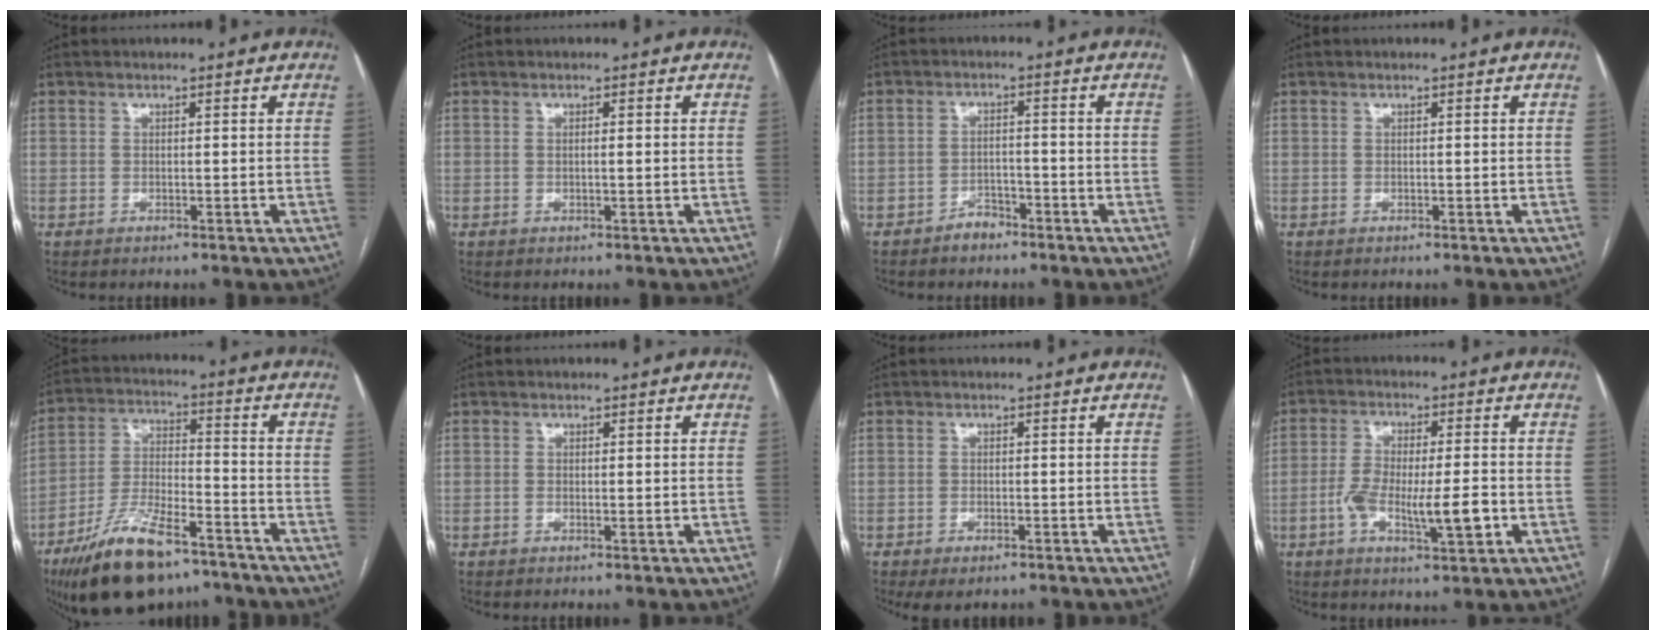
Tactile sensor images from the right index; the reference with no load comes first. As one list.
[{"total": 0.9, "force": [0.1, 0.0, 0.9], "torque": [-0.018, 0.001, 0.002]}, {"total": 2.8, "force": [-2.2, 1.5, 0.8], "torque": [-0.009, 0.007, -0.033]}, {"total": 0.0}, {"total": 15.8, "force": [-11.1, 4.9, 10.1], "torque": [-0.208, -0.009, -0.196]}, {"total": 0.6, "force": [-0.1, 0.2, 0.5], "torque": [-0.010, -0.002, 0.000]}, {"total": 2.8, "force": [-1.7, 1.2, 1.8], "torque": [-0.029, -0.005, -0.020]}, {"total": 9.2, "force": [-2.4, 2.1, 8.6], "torque": [-0.154, 0.000, -0.039]}]